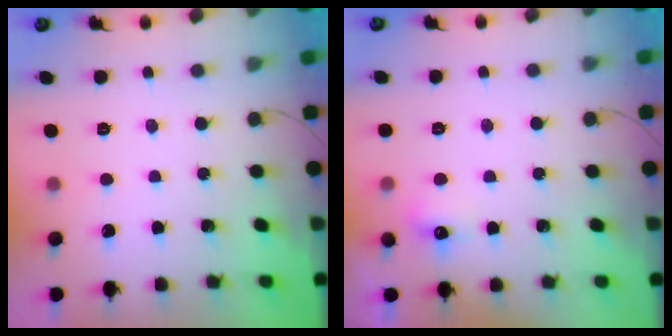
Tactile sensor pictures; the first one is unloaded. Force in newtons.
{"total": 4.9, "press": 4.7, "slide": 1.3}